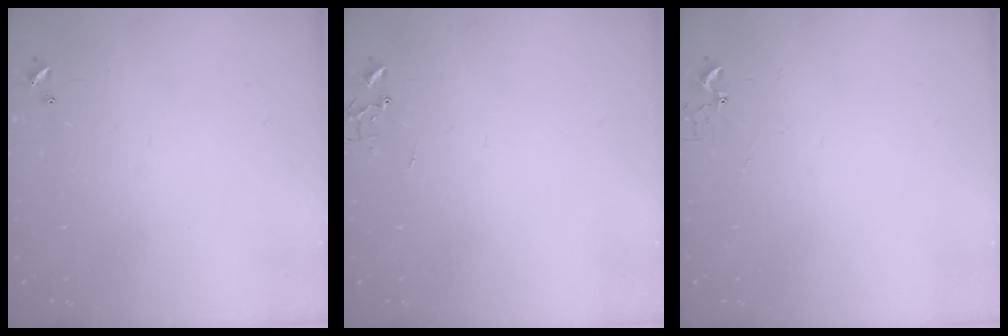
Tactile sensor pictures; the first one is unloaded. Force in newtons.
{"total": 0.0}
{"total": 2.9, "press": 2.9, "slide": 0.3}